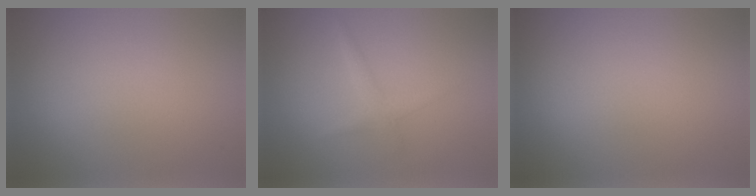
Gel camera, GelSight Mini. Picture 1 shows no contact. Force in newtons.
{"total": 1.4, "press": 1.4, "slide": 0.0}
{"total": 0.0}